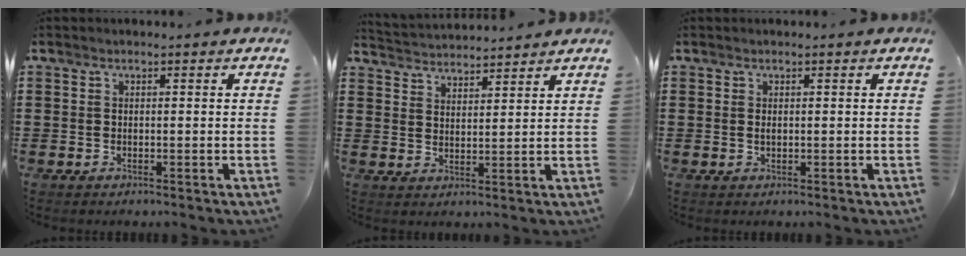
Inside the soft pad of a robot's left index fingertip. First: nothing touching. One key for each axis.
{"total": 3.0, "fx": 3.0, "fy": 0.1, "fz": -0.4, "tx": -0.005, "ty": -0.016, "tz": 0.053}
{"total": 0.8, "fx": 0.1, "fy": 0.3, "fz": 0.7, "tx": -0.016, "ty": -0.001, "tz": 0.002}